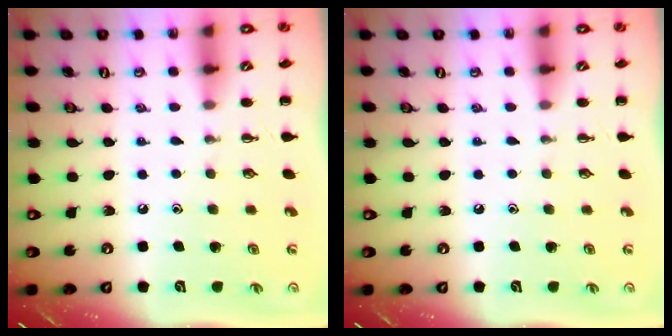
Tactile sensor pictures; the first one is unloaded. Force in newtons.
{"total": 0.0}